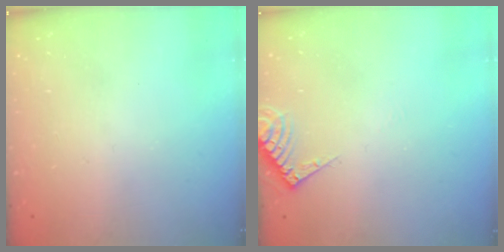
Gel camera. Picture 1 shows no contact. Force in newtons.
{"total": 5.6, "press": 5.5, "slide": 0.7}